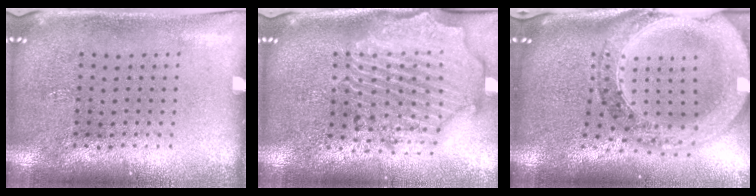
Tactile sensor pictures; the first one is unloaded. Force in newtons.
{"total": 3.0, "press": 2.6, "slide": 1.5}
{"total": 2.9, "press": 2.4, "slide": 1.5}